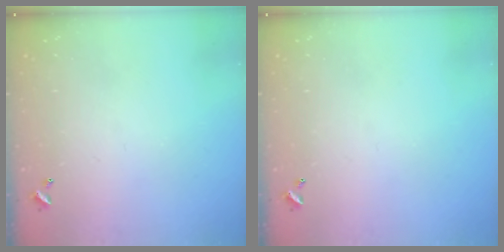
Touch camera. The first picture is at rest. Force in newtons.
{"total": 0.0}